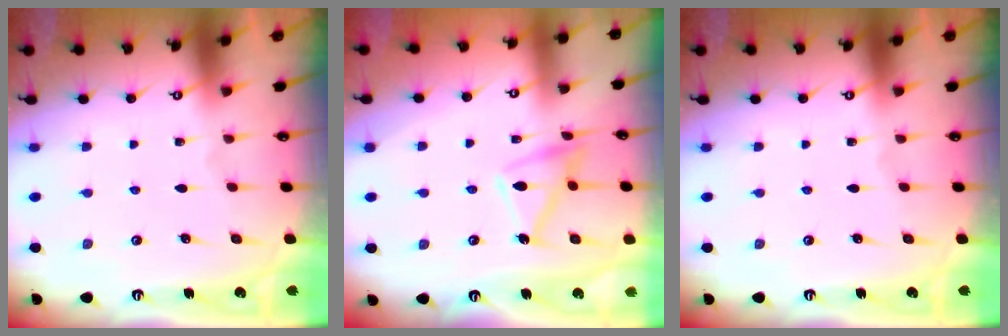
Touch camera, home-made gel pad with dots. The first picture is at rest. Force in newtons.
{"total": 13.3, "press": 13.3, "slide": 0.9}
{"total": 0.0}